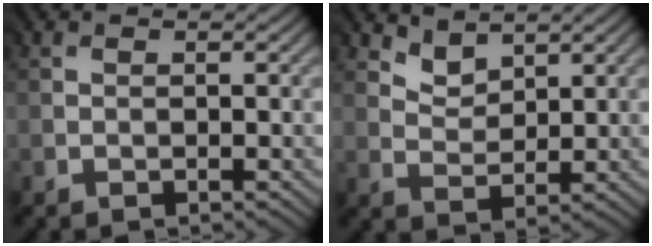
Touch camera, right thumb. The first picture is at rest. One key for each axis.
{"total": 2.9, "fx": 2.6, "fy": 1.1, "fz": 0.4, "tx": -0.012, "ty": -0.005, "tz": 0.059}